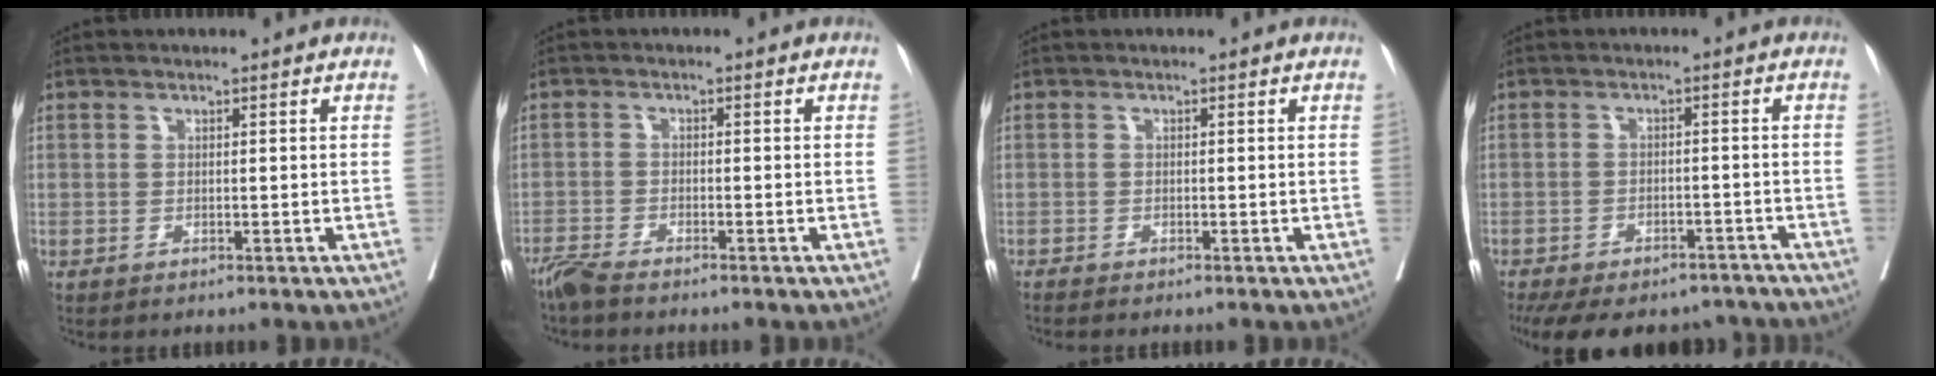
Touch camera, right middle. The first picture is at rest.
{"total": 2.7, "force": [-2.5, -0.1, 1.1], "torque": [-0.023, -0.009, -0.054]}
{"total": 1.0, "force": [-1.0, -0.2, 0.4], "torque": [-0.005, 0.000, -0.018]}
{"total": 16.5, "force": [-13.5, 6.8, 6.4], "torque": [-0.164, -0.004, -0.175]}